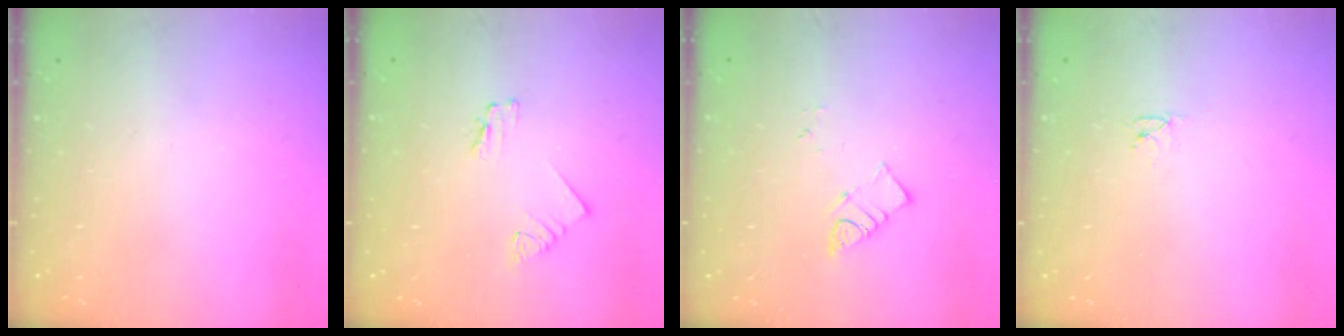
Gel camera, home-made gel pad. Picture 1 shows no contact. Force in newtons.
{"total": 1.7, "press": 1.7, "slide": 0.3}
{"total": 3.4, "press": 3.4, "slide": 0.2}
{"total": 2.6, "press": 2.6, "slide": 0.3}